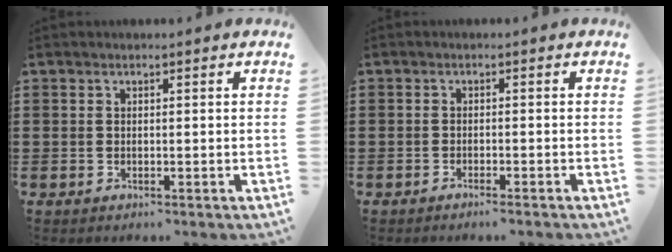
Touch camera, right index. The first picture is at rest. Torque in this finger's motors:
{"motor_torque": [1.04, 1.10, -0.10, 0.00]}